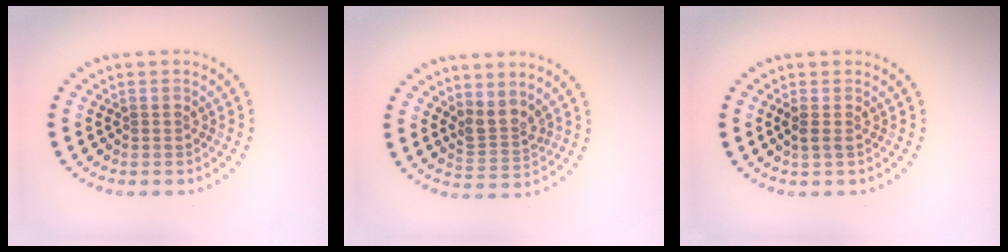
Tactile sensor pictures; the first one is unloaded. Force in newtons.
{"total": 2.5, "press": 2.0, "slide": 1.6}
{"total": 1.1, "press": 1.0, "slide": 0.4}